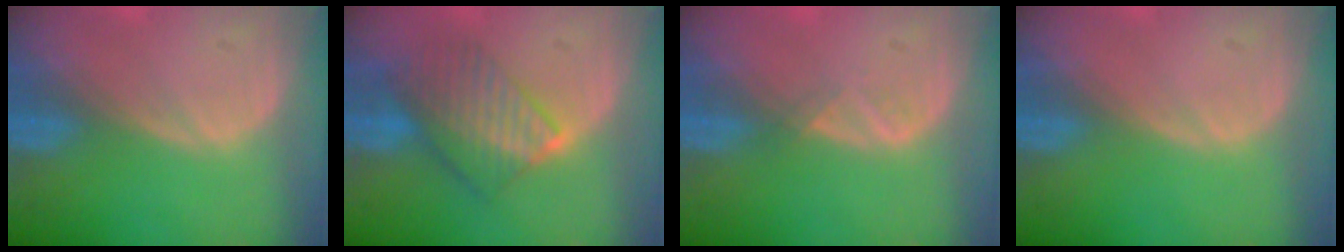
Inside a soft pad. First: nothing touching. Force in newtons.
{"total": 7.3, "press": 7.1, "slide": 1.8}
{"total": 1.3, "press": 1.2, "slide": 0.7}
{"total": 0.0}